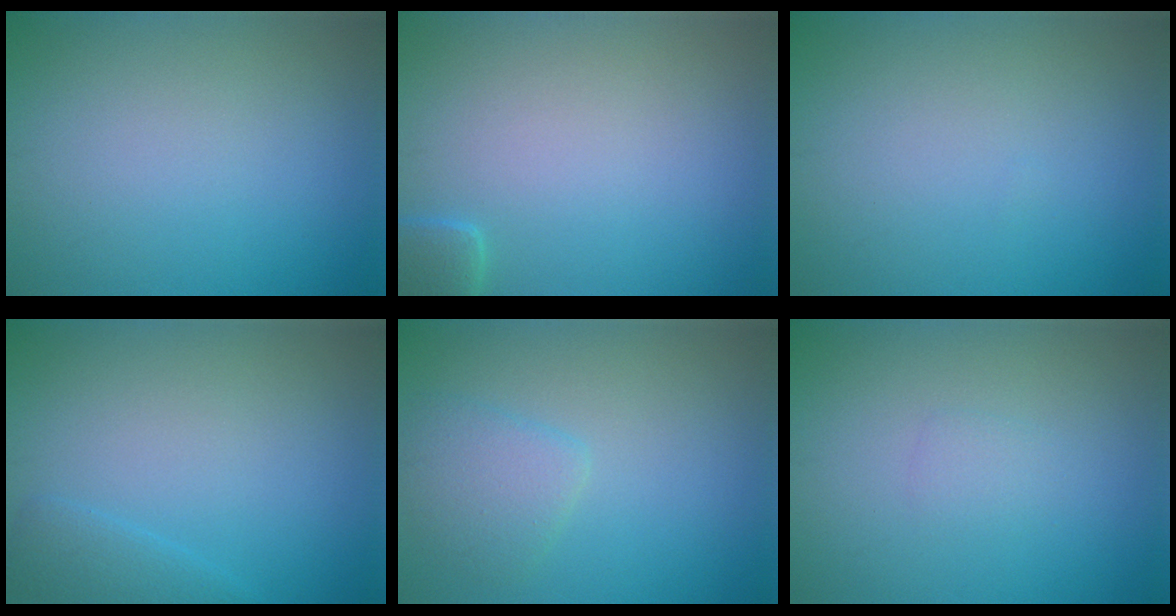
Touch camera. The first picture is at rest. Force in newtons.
{"total": 1.9, "press": 1.9, "slide": 0.2}
{"total": 0.0}
{"total": 1.7, "press": 1.7, "slide": 0.2}
{"total": 2.4, "press": 2.4, "slide": 0.3}
{"total": 0.9, "press": 0.9, "slide": 0.1}